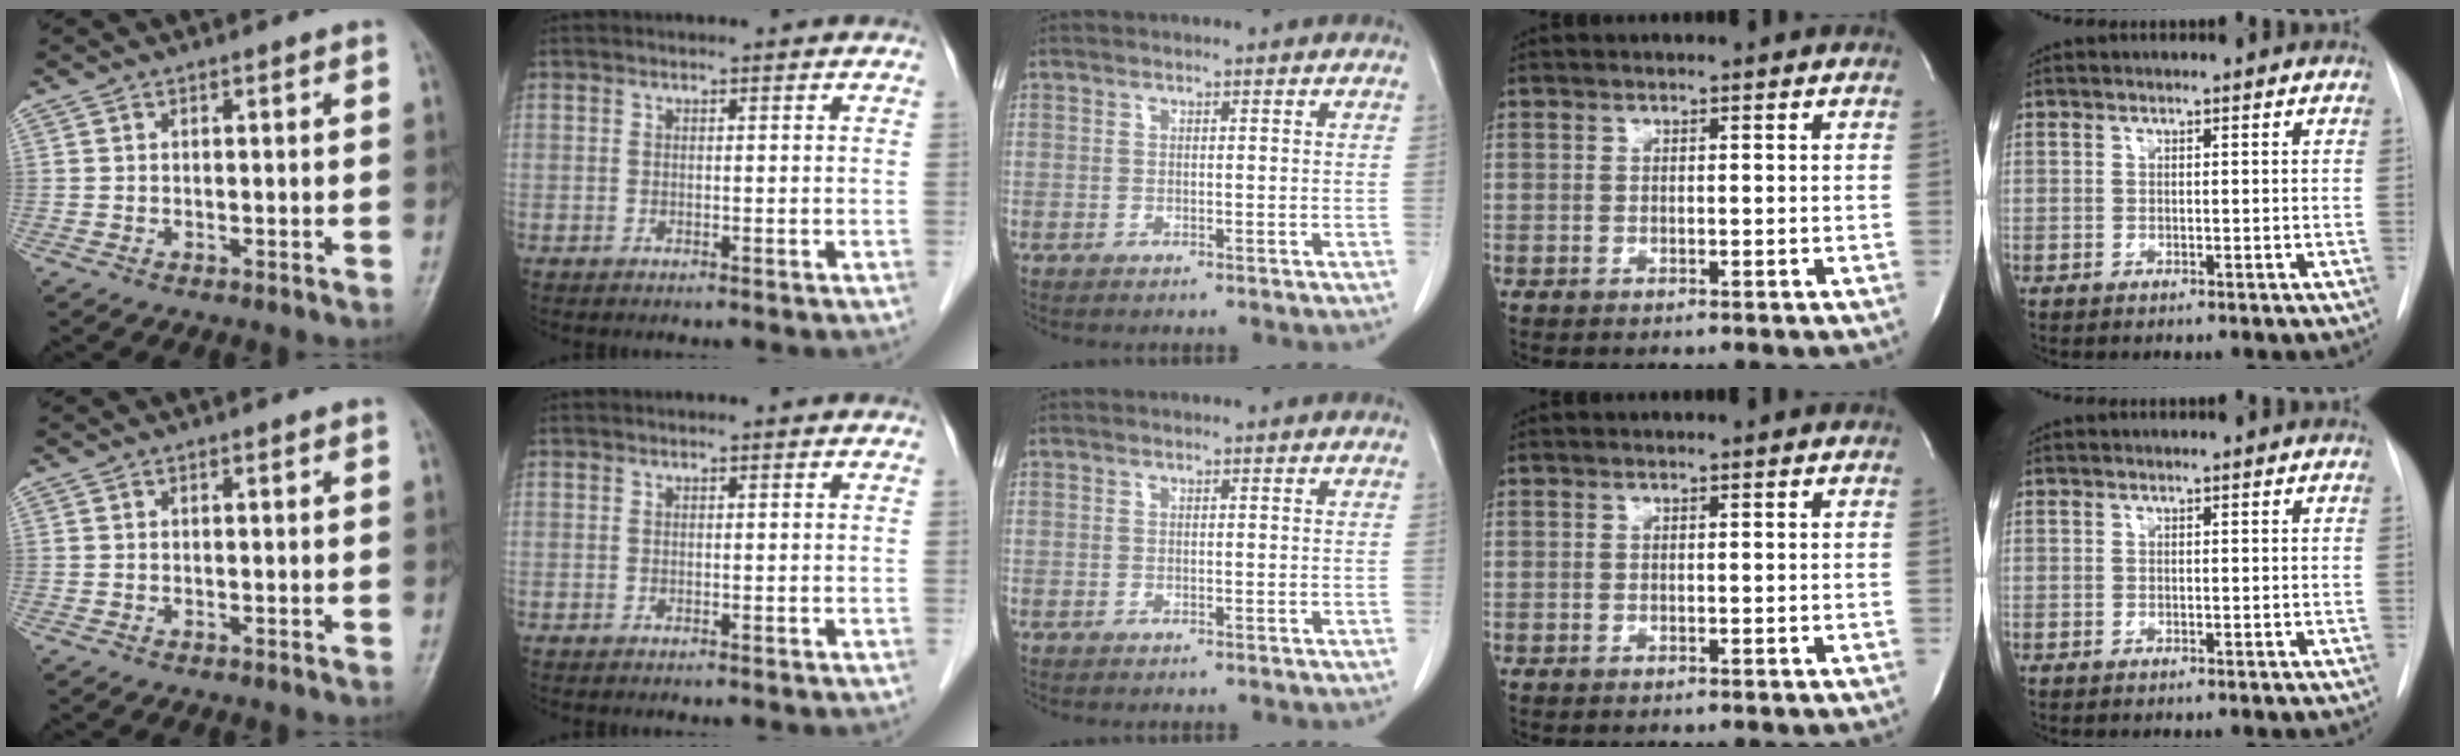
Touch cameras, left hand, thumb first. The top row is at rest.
{}